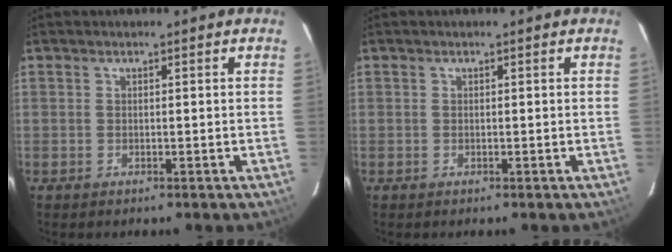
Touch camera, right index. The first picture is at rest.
{"total": 0.0}